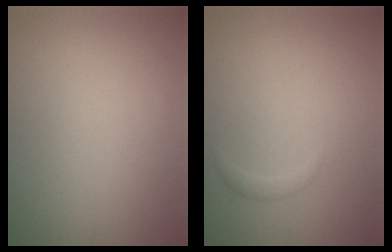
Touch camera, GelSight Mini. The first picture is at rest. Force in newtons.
{"total": 0.7, "press": 0.7, "slide": 0.0}